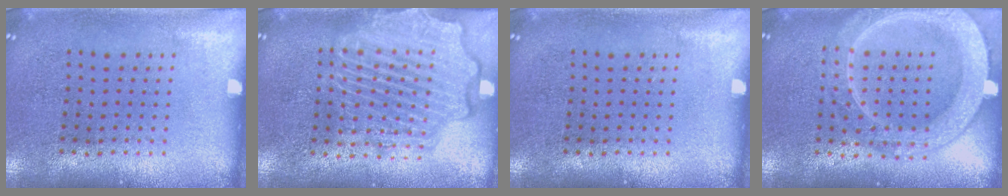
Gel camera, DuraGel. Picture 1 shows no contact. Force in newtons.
{"total": 4.4, "press": 4.3, "slide": 0.4}
{"total": 0.0}
{"total": 3.7, "press": 3.7, "slide": 0.4}